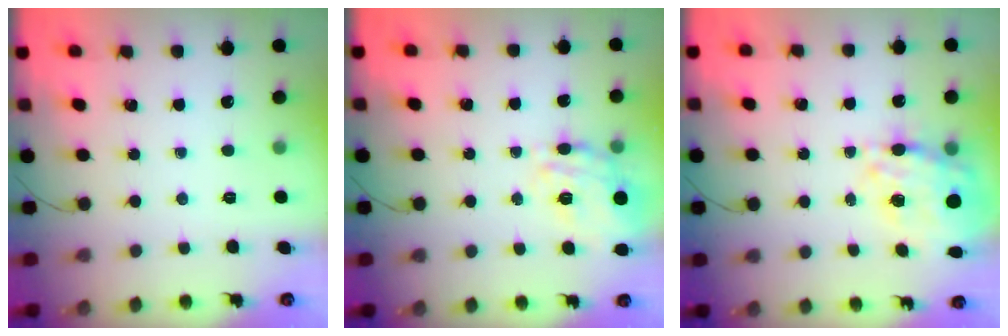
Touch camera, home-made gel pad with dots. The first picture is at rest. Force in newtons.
{"total": 18.6, "press": 18.4, "slide": 2.4}
{"total": 17.4, "press": 16.9, "slide": 4.3}